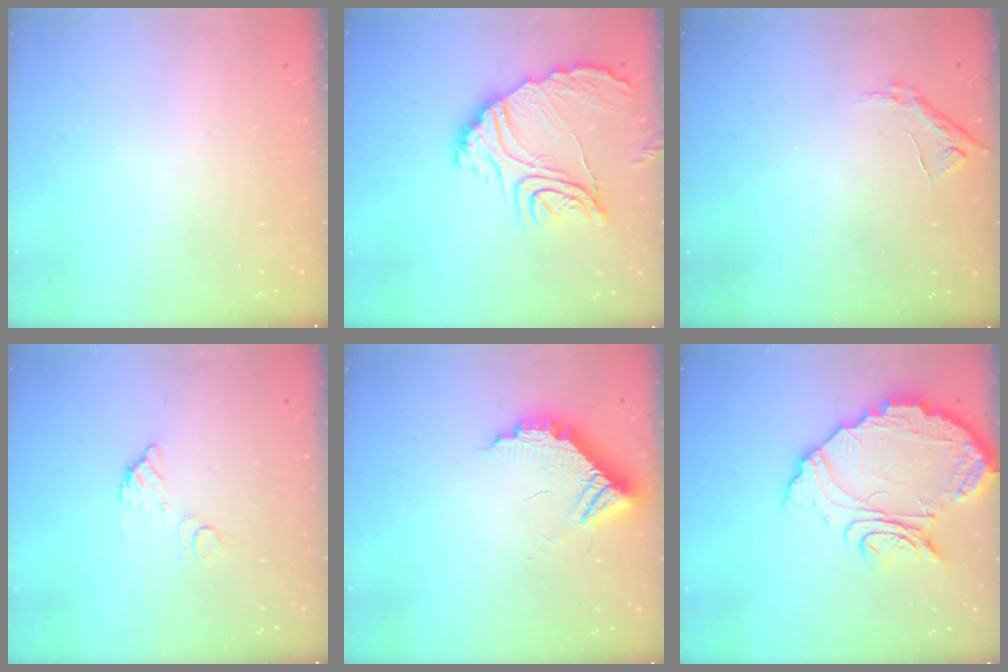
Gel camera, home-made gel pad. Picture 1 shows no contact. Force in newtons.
{"total": 18.5, "press": 18.5, "slide": 1.8}
{"total": 7.4, "press": 7.4, "slide": 0.5}
{"total": 5.1, "press": 5.1, "slide": 0.4}
{"total": 10.8, "press": 10.8, "slide": 0.1}
{"total": 15.7, "press": 15.7, "slide": 1.0}